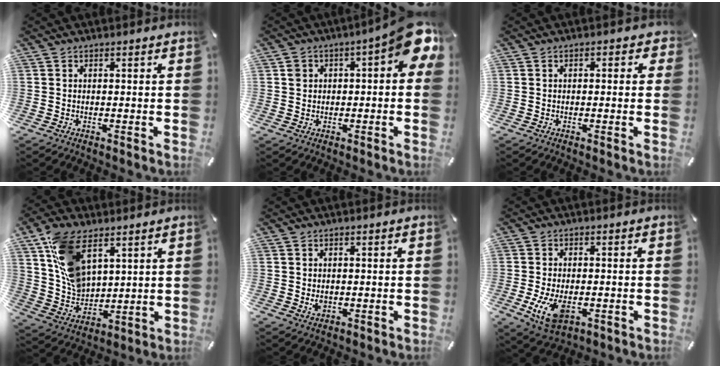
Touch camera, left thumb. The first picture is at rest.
{"total": 8.3, "force": [2.3, 4.8, 6.4], "torque": [-0.073, -0.011, 0.034]}
{"total": 1.4, "force": [-0.3, 1.1, 0.8], "torque": [-0.008, 0.003, -0.009]}
{"total": 14.1, "force": [6.8, 8.8, 8.6], "torque": [-0.186, -0.015, 0.133]}
{"total": 1.7, "force": [0.1, 1.5, 0.8], "torque": [-0.009, 0.000, 0.001]}
{"total": 8.2, "force": [-2.1, 5.1, 6.1], "torque": [-0.135, -0.006, -0.038]}